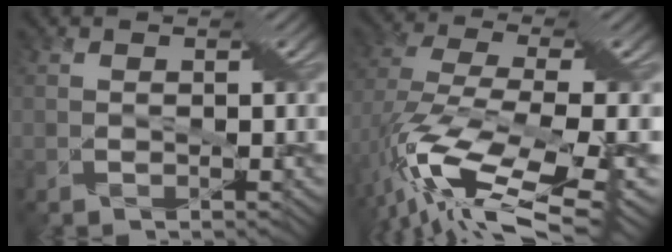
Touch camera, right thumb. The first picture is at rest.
{"total": 14.1, "force": [-6.0, 4.4, 12.0], "torque": [-0.293, -0.014, -0.097]}